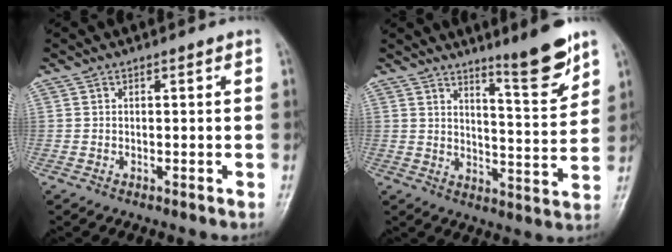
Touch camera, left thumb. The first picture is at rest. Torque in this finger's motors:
{"motor_torque": [0.34, 0.23, 0.04, -0.57, 0.06]}